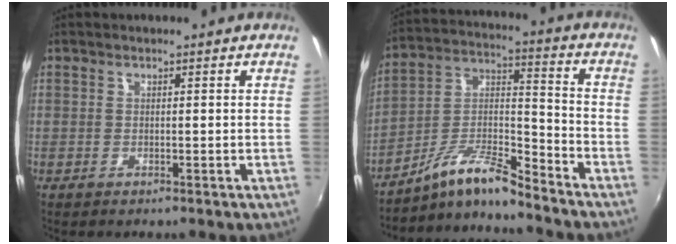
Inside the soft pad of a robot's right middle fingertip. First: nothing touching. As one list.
[{"total": 10.7, "force": [-9.4, 0.7, 5.2], "torque": [-0.112, 0.020, -0.185]}]